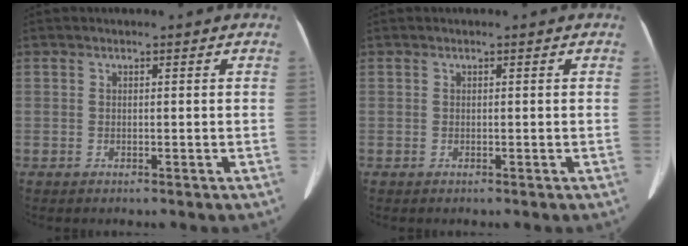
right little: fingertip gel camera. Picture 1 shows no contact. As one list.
[{"total": 0.0}]